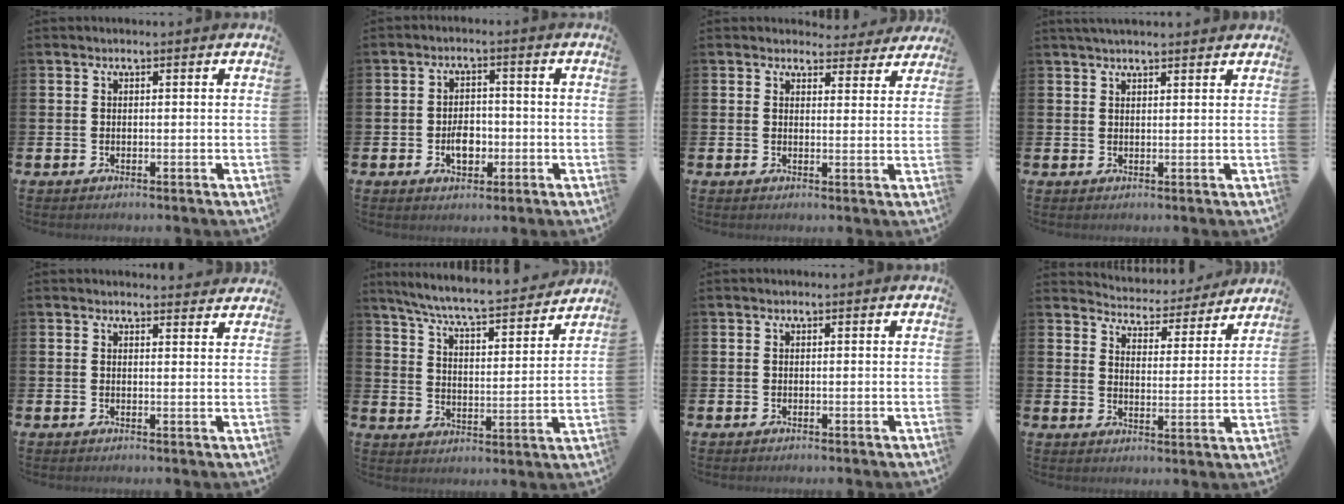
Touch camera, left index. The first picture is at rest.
{"total": 4.1, "force": [-1.0, 2.6, 3.0], "torque": [-0.048, 0.003, -0.021]}
{"total": 3.3, "force": [3.1, 1.2, 0.2], "torque": [0.005, -0.020, 0.052]}
{"total": 2.2, "force": [2.1, 0.3, 0.7], "torque": [-0.017, 0.000, 0.038]}
{"total": 2.2, "force": [2.2, 0.2, -0.1], "torque": [0.007, -0.015, 0.037]}
{"total": 7.2, "force": [6.8, 0.2, 2.5], "torque": [-0.082, -0.052, 0.114]}
{"total": 0.0}
{"total": 4.6, "force": [4.5, 0.8, 0.0], "torque": [-0.023, -0.042, 0.075]}